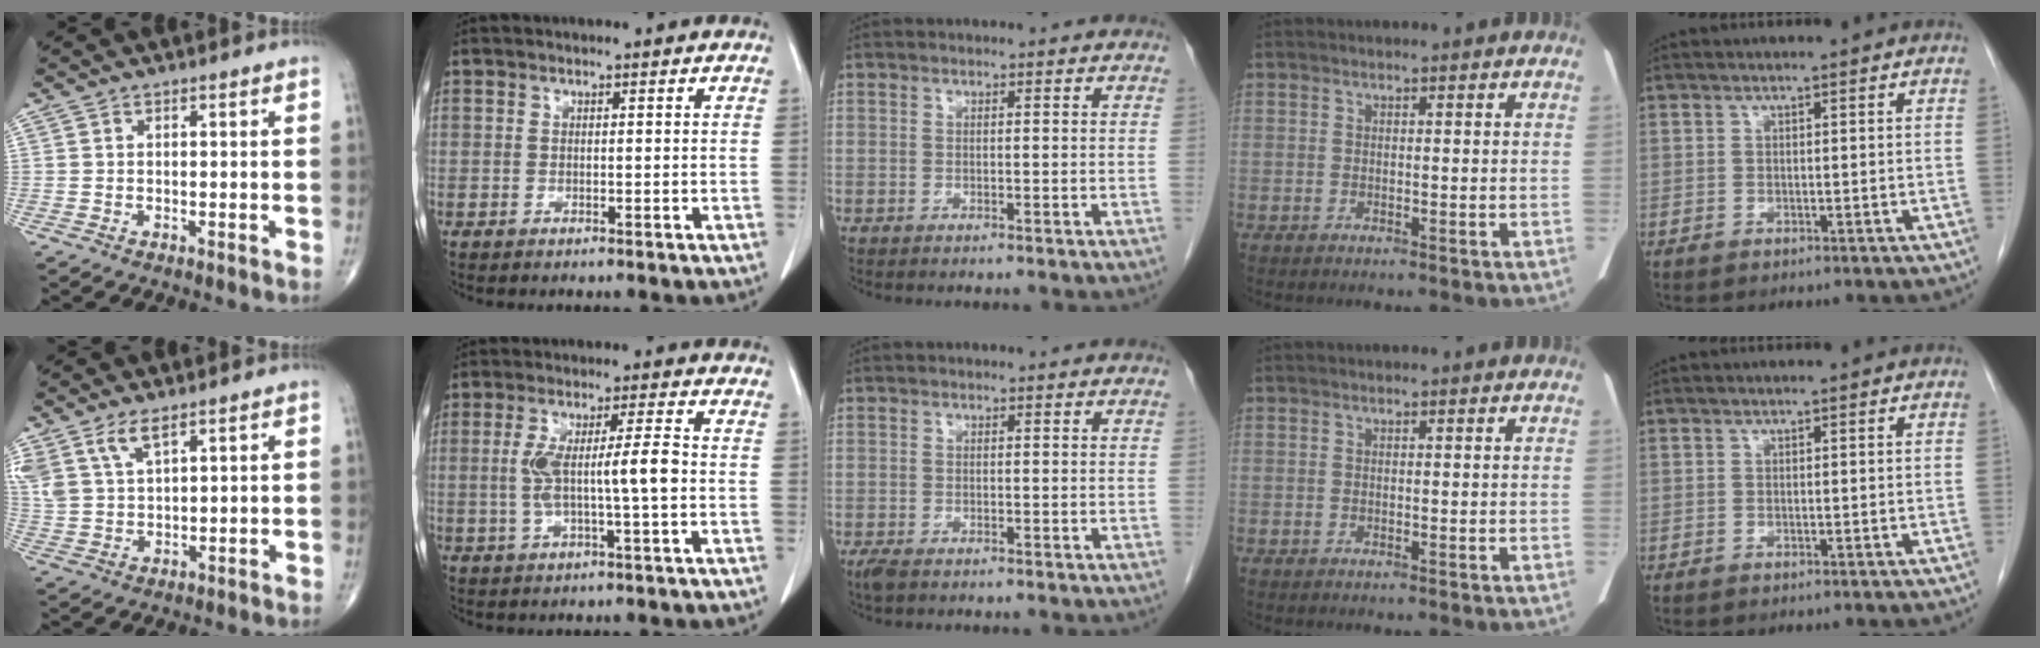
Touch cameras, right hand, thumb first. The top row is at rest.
{"thumb": {"total": 7.6, "force": [4.7, 3.3, 5.0], "torque": [-0.107, -0.011, 0.104]}, "index": {"total": 7.4, "force": [-0.5, 0.3, 7.4], "torque": [-0.140, 0.013, -0.004]}, "middle": {"total": 2.1, "force": [-1.5, 0.8, 1.2], "torque": [-0.030, -0.006, -0.024]}}